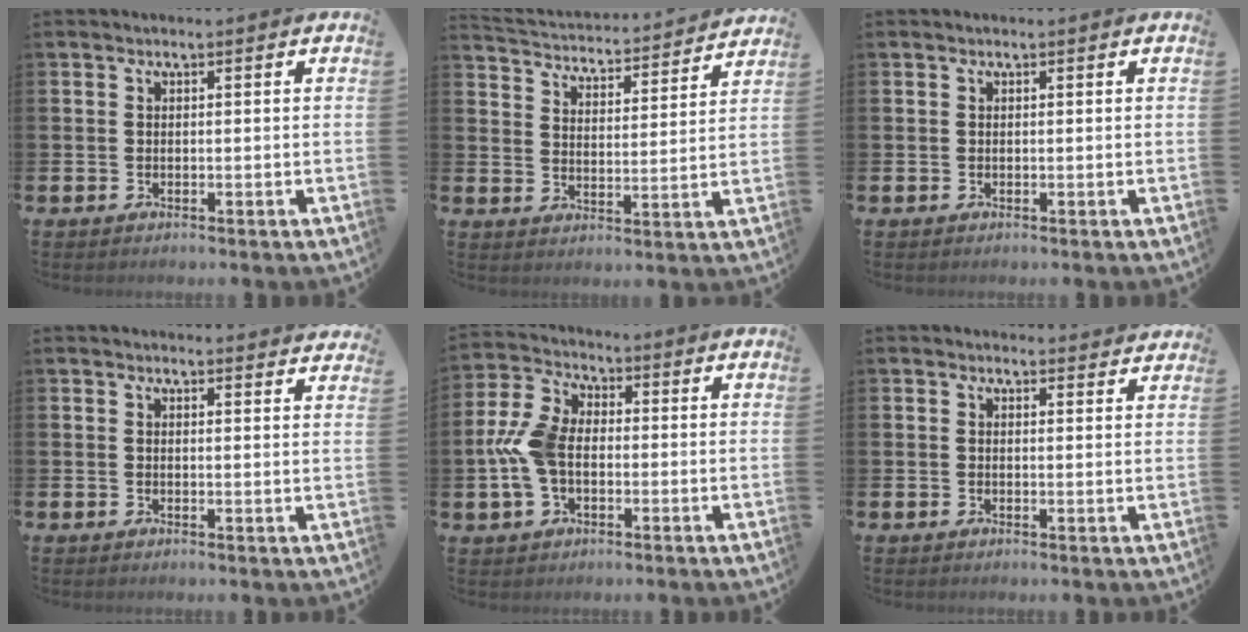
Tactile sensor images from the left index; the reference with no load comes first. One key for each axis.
{"total": 4.0, "fx": 3.9, "fy": 0.6, "fz": 0.1, "tx": -0.025, "ty": -0.040, "tz": 0.061}
{"total": 0.0}
{"total": 1.9, "fx": 1.9, "fy": 0.1, "fz": -0.2, "tx": 0.009, "ty": -0.014, "tz": 0.032}
{"total": 7.5, "fx": -0.3, "fy": 4.8, "fz": 5.7, "tx": -0.141, "ty": 0.012, "tz": -0.007}
{"total": 1.6, "fx": 1.6, "fy": 0.2, "fz": -0.1, "tx": 0.008, "ty": -0.009, "tz": 0.027}